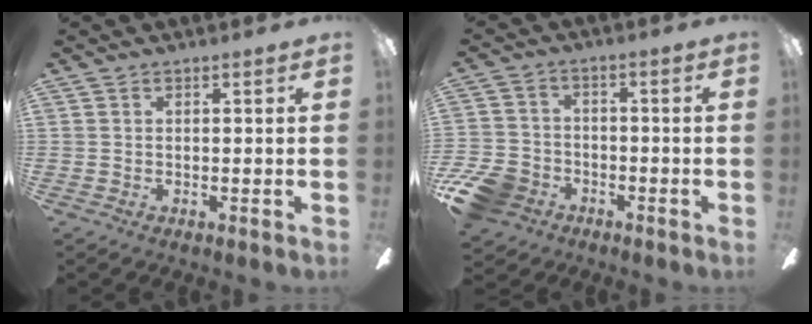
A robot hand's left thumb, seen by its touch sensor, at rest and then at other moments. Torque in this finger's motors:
{"motor_torque": [-0.68, 1.29, 0.21, -0.11, 0.08]}